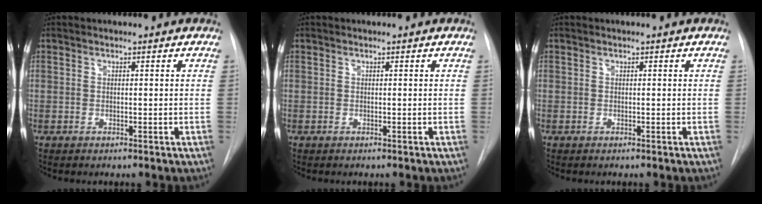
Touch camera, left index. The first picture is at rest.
{"total": 0.0}
{"total": 0.0}